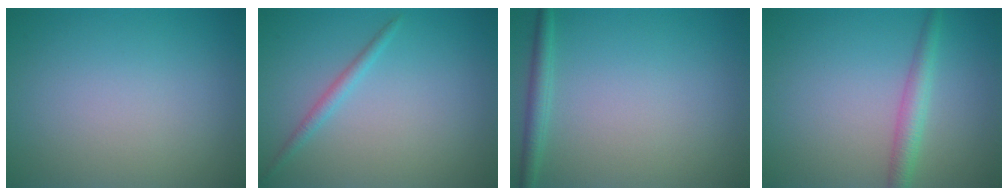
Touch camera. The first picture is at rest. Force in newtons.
{"total": 1.3, "press": 1.3, "slide": 0.0}
{"total": 1.7, "press": 1.7, "slide": 0.1}
{"total": 2.4, "press": 2.4, "slide": 0.1}